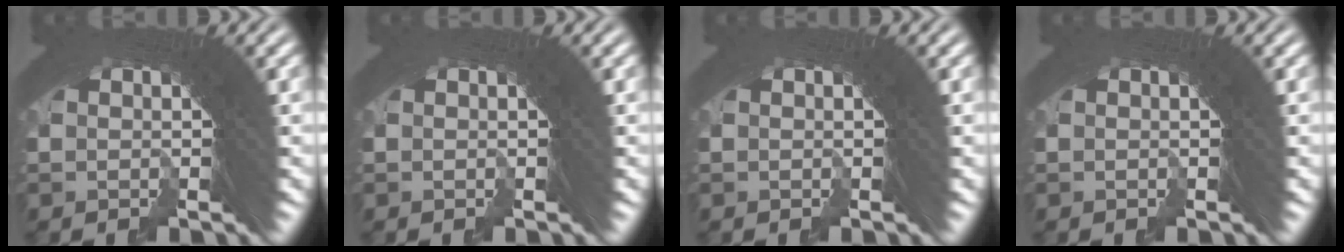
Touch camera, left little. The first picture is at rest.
{"total": 0.0}
{"total": 0.0}
{"total": 0.0}